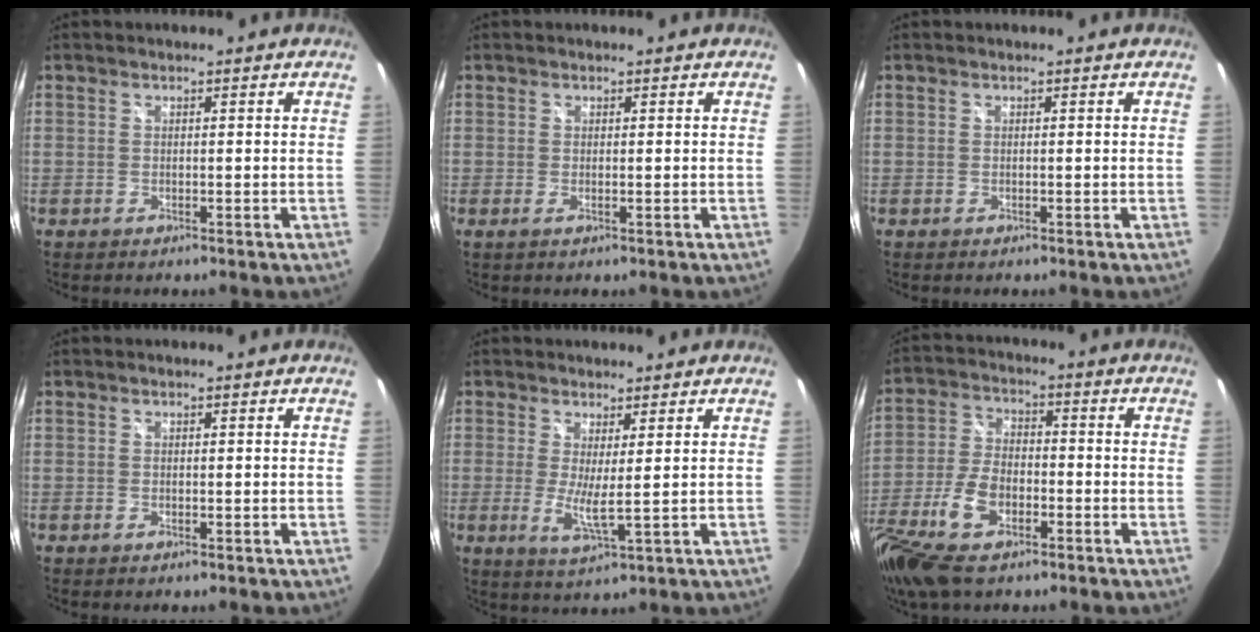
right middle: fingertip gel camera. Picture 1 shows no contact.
{"total": 0.8, "force": [-0.1, -0.2, 0.8], "torque": [-0.014, -0.002, -0.002]}
{"total": 0.0}
{"total": 0.0}
{"total": 4.7, "force": [0.6, 0.1, 4.6], "torque": [-0.090, -0.017, 0.008]}
{"total": 13.9, "force": [-7.6, 6.8, 9.4], "torque": [-0.203, -0.023, -0.147]}